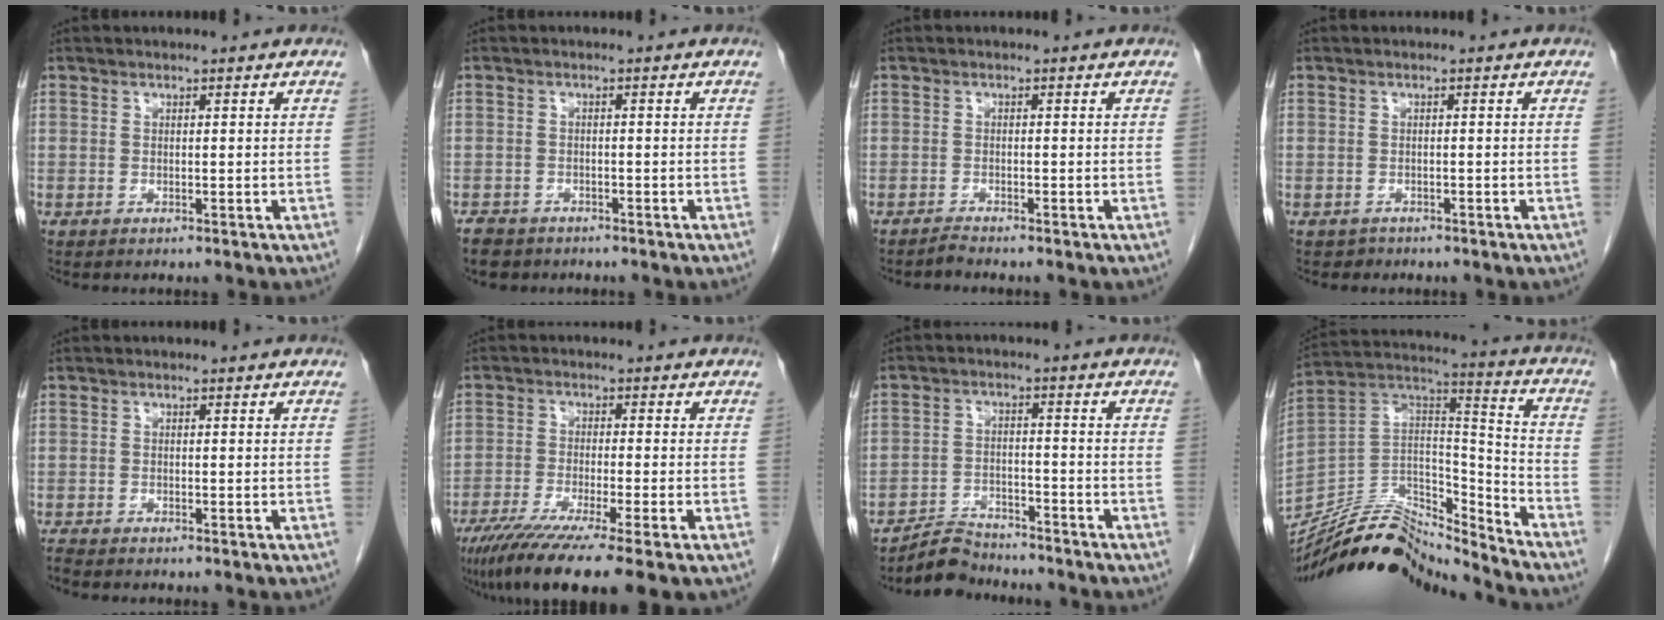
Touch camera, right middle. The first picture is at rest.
{"total": 4.0, "force": [-3.2, 2.3, 0.9], "torque": [-0.019, 0.000, -0.049]}
{"total": 1.0, "force": [-1.0, -0.2, 0.0], "torque": [0.001, -0.004, -0.017]}
{"total": 0.0}
{"total": 2.0, "force": [-1.9, 0.2, 0.7], "torque": [-0.015, -0.005, -0.030]}
{"total": 13.4, "force": [-9.3, 0.4, 9.6], "torque": [-0.153, -0.038, -0.151]}
{"total": 5.2, "force": [-5.1, 1.3, -0.1], "torque": [0.003, -0.001, -0.088]}
{"total": 17.8, "force": [-17.1, 2.5, 4.2], "torque": [-0.060, 0.059, -0.297]}